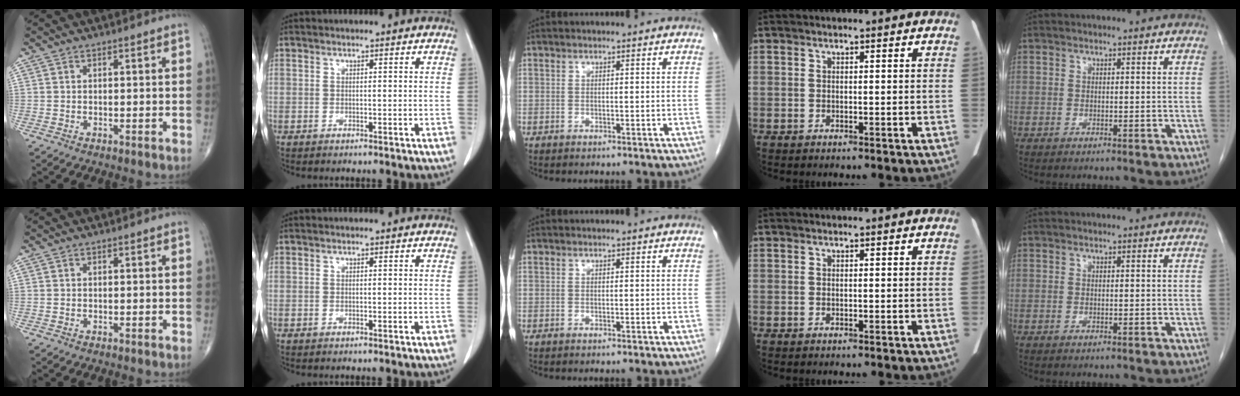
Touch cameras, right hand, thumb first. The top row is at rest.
{}